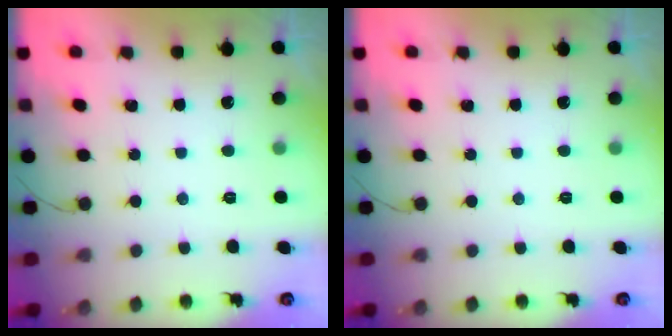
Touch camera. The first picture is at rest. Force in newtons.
{"total": 0.0}